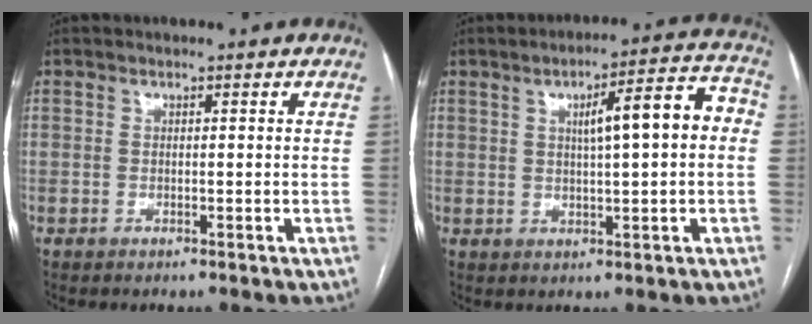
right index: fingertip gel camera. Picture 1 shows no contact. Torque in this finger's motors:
{"motor_torque": [0.35, 0.04, 0.23, 0.08]}